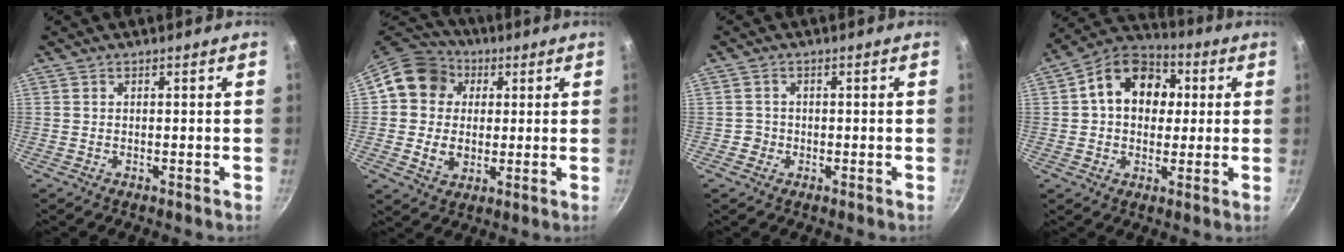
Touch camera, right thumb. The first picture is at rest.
{"total": 13.5, "force": [2.8, 11.8, 6.0], "torque": [-0.078, 0.015, 0.040]}
{"total": 1.7, "force": [-0.6, 1.6, 0.0], "torque": [0.012, 0.008, -0.008]}
{"total": 14.5, "force": [3.0, 10.7, 9.4], "torque": [-0.117, 0.019, 0.031]}